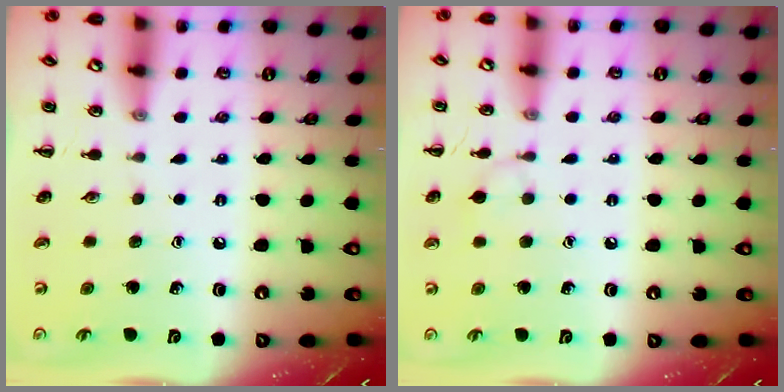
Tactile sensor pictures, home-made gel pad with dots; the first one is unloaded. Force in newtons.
{"total": 5.6, "press": 5.3, "slide": 1.8}